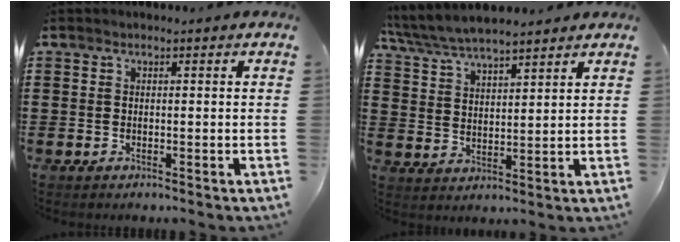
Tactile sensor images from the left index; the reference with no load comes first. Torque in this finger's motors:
{"motor_torque": [1.28, -0.86, 0.78, 0.21]}